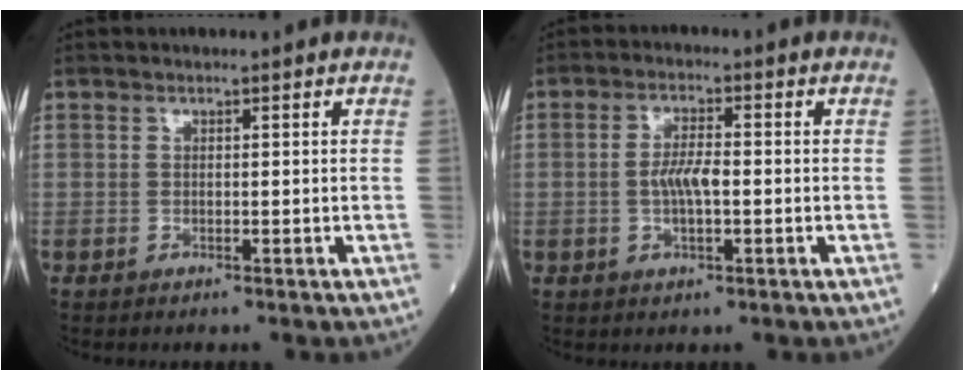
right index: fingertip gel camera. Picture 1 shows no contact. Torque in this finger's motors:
{"motor_torque": [0.04, 0.00, -0.01, 0.01]}